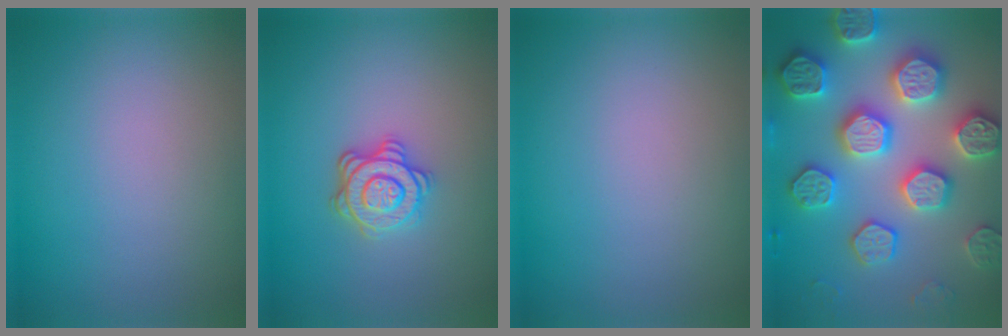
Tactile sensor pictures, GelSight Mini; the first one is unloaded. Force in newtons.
{"total": 3.7, "press": 3.0, "slide": 2.1}
{"total": 0.0}
{"total": 7.9, "press": 7.7, "slide": 1.7}